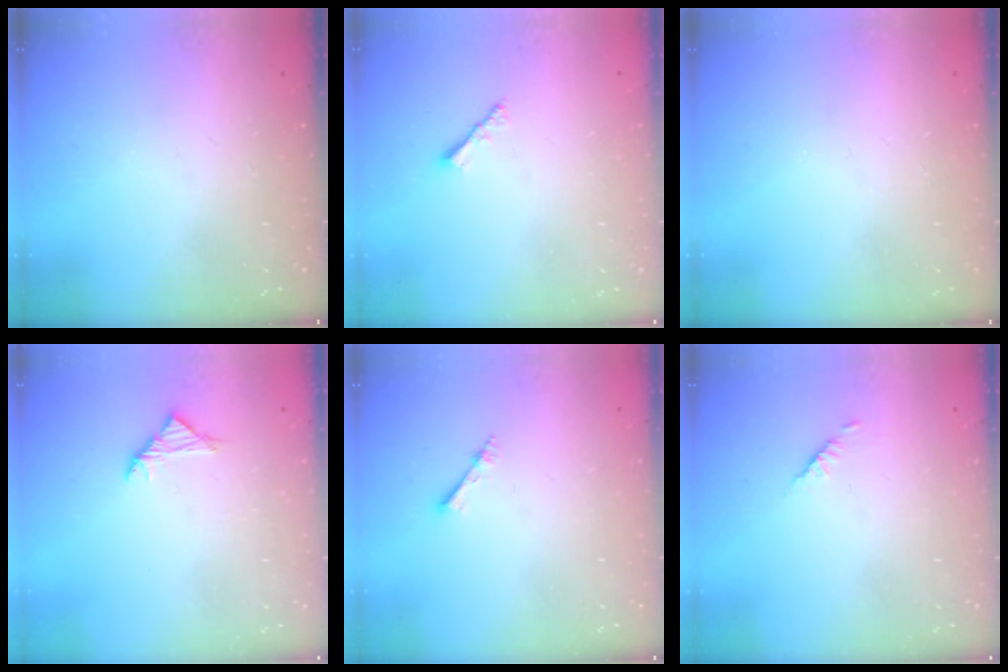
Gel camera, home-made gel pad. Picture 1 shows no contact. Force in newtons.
{"total": 2.5, "press": 2.4, "slide": 0.5}
{"total": 0.0}
{"total": 3.5, "press": 3.4, "slide": 0.9}
{"total": 4.0, "press": 3.9, "slide": 0.5}
{"total": 1.9, "press": 1.8, "slide": 0.5}